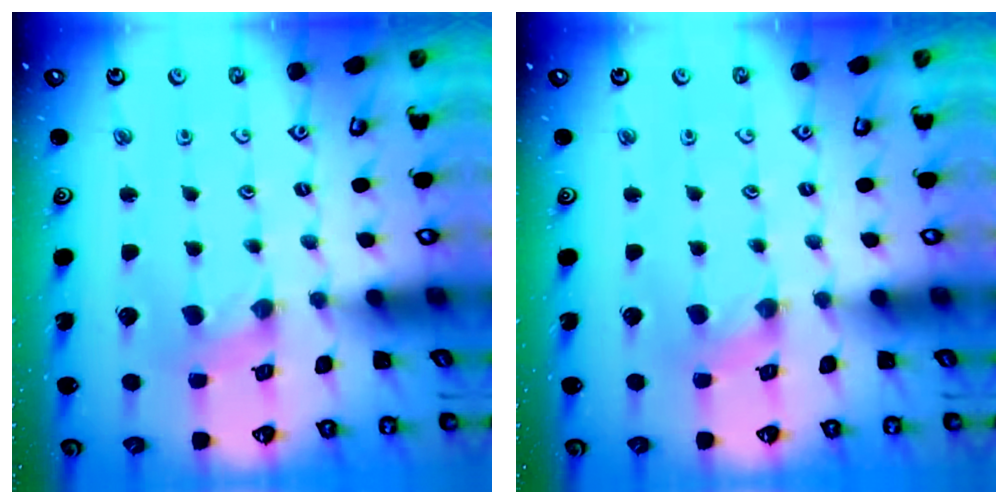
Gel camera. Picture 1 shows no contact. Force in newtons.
{"total": 1.5, "press": 1.5, "slide": 0.3}